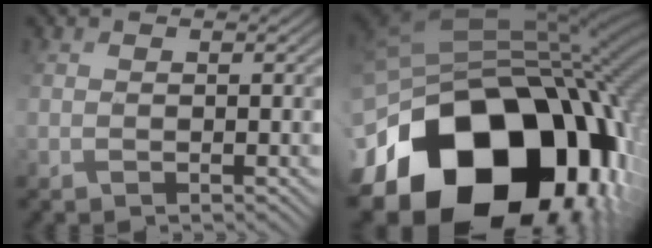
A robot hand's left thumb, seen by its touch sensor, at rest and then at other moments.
{"total": 21.6, "force": [-8.5, 15.5, 12.4], "torque": [-0.262, -0.039, -0.117]}